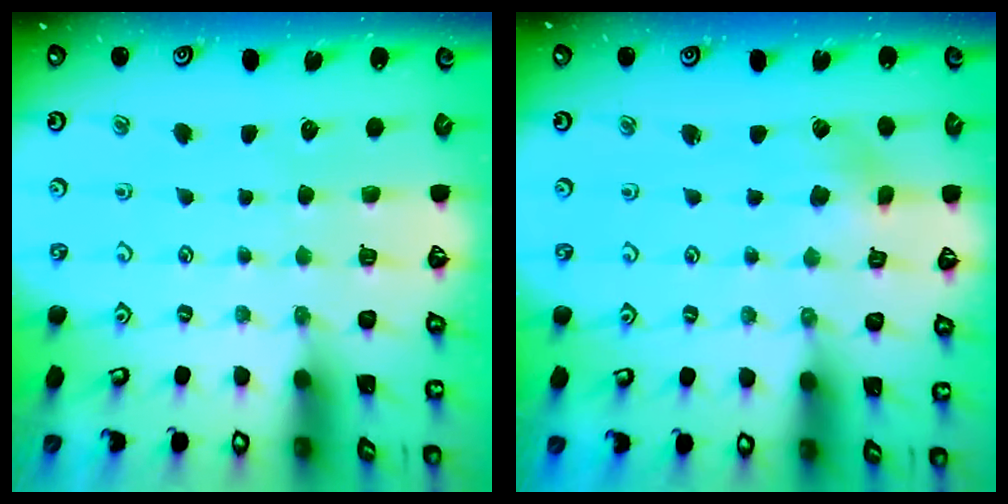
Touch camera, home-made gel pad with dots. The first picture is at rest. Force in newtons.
{"total": 2.4, "press": 2.3, "slide": 0.6}